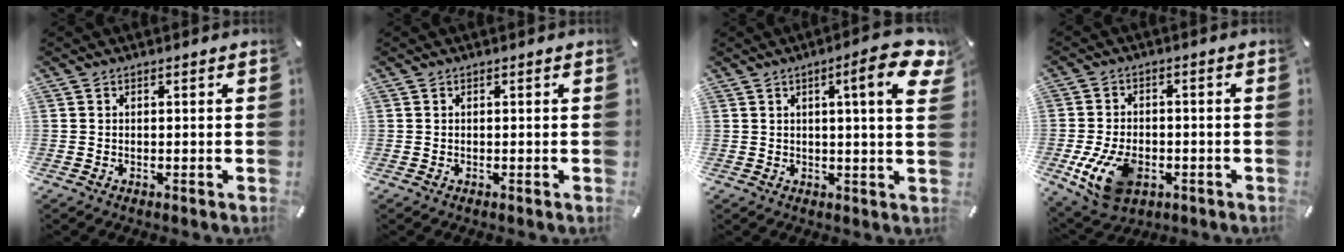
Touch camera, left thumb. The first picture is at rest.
{"total": 0.0}
{"total": 12.0, "force": [4.7, 2.0, 10.9], "torque": [-0.151, -0.023, 0.068]}
{"total": 11.9, "force": [-3.8, 7.9, 8.0], "torque": [-0.158, 0.000, -0.065]}